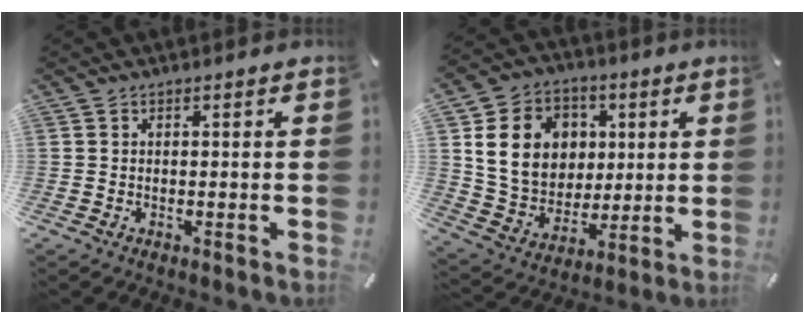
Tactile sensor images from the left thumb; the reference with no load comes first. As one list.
[{"total": 15.8, "force": [3.6, 13.6, 7.0], "torque": [-0.131, 0.004, 0.075]}]